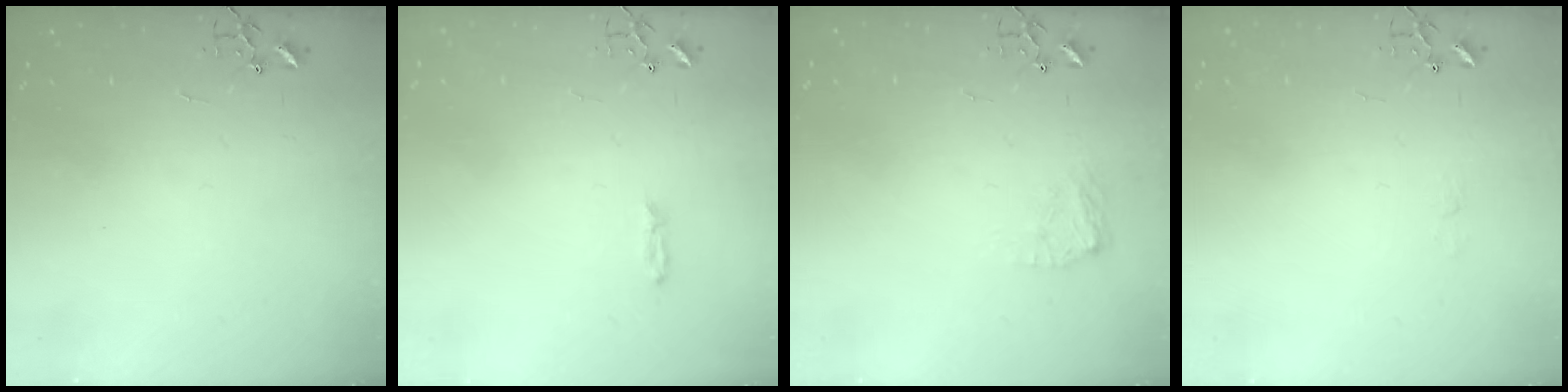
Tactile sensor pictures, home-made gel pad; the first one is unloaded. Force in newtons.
{"total": 3.7, "press": 3.6, "slide": 0.4}
{"total": 7.9, "press": 7.9, "slide": 0.3}
{"total": 3.6, "press": 3.6, "slide": 0.4}